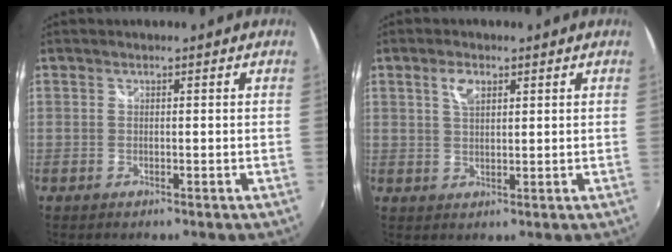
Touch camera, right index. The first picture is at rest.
{"total": 3.5, "force": [1.7, 1.8, 2.5], "torque": [-0.046, 0.005, 0.031]}